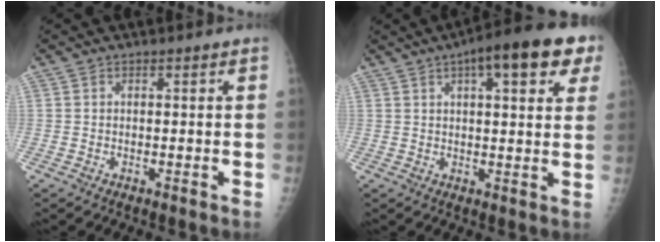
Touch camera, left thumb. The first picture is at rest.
{"total": 15.2, "force": [7.2, 4.6, 12.5], "torque": [-0.149, 0.006, 0.090]}